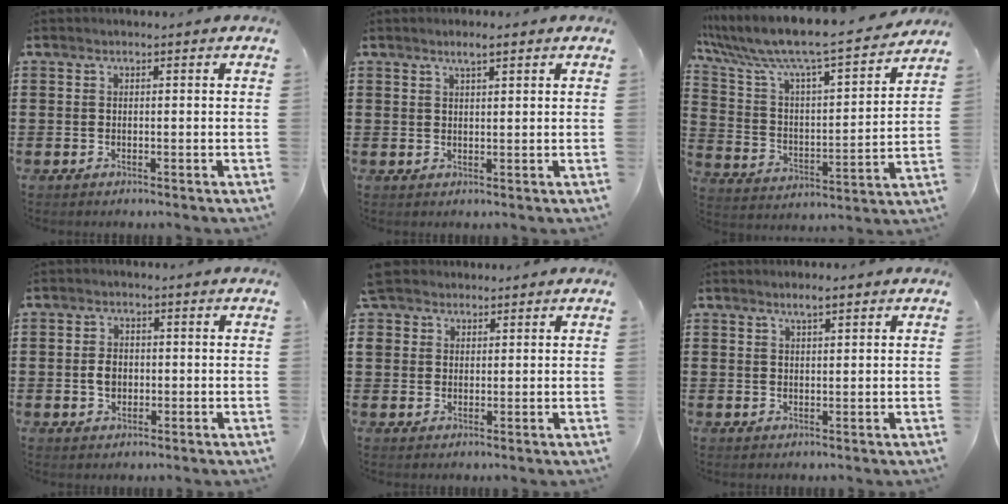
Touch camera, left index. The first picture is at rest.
{"total": 2.3, "force": [1.5, 0.3, 1.6], "torque": [-0.033, 0.003, 0.027]}
{"total": 8.8, "force": [7.7, 0.8, 4.1], "torque": [-0.116, -0.059, 0.125]}
{"total": 2.8, "force": [-0.1, 2.0, 2.0], "torque": [-0.033, 0.001, -0.006]}
{"total": 4.0, "force": [2.9, 2.7, 0.4], "torque": [-0.025, 0.008, 0.056]}
{"total": 2.2, "force": [1.7, 0.3, 1.5], "torque": [-0.030, 0.002, 0.029]}